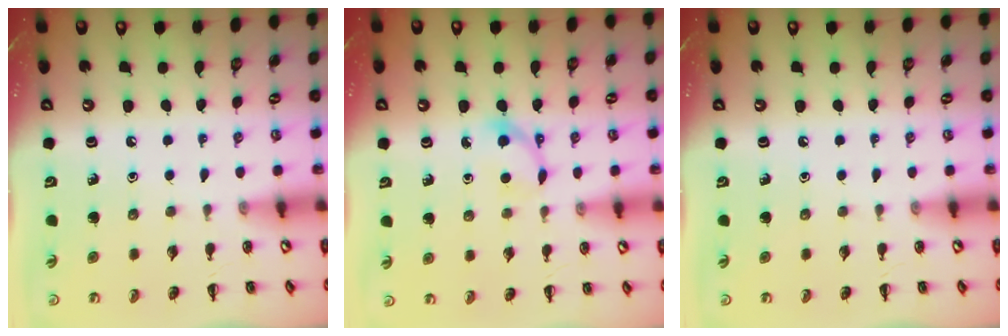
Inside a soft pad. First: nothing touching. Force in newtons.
{"total": 3.9, "press": 3.7, "slide": 1.3}
{"total": 0.0}